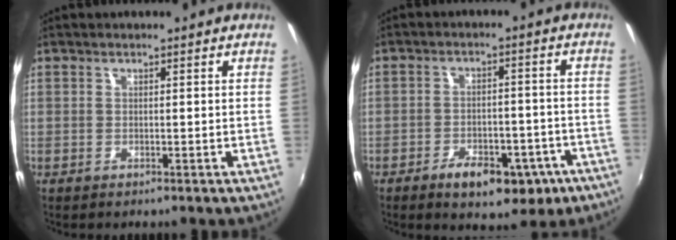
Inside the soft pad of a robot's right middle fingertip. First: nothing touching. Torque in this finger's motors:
{"motor_torque": [-0.22, -0.20, -0.04, -0.01]}